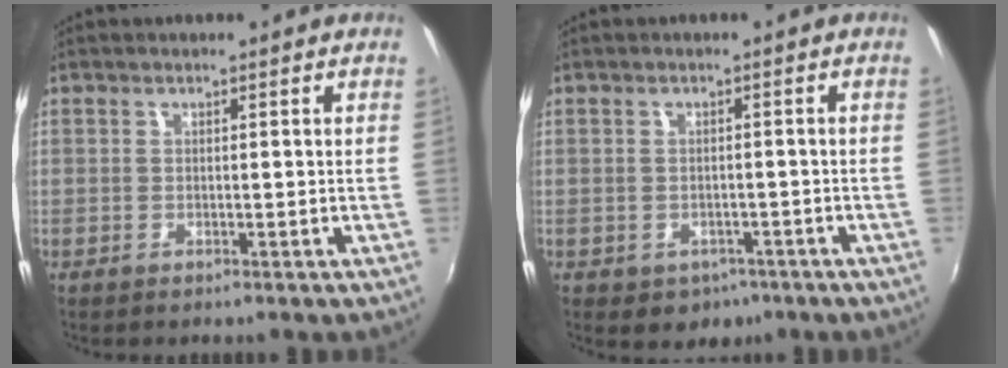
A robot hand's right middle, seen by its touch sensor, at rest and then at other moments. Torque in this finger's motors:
{"motor_torque": [0.55, -0.52, 0.03, 0.00]}